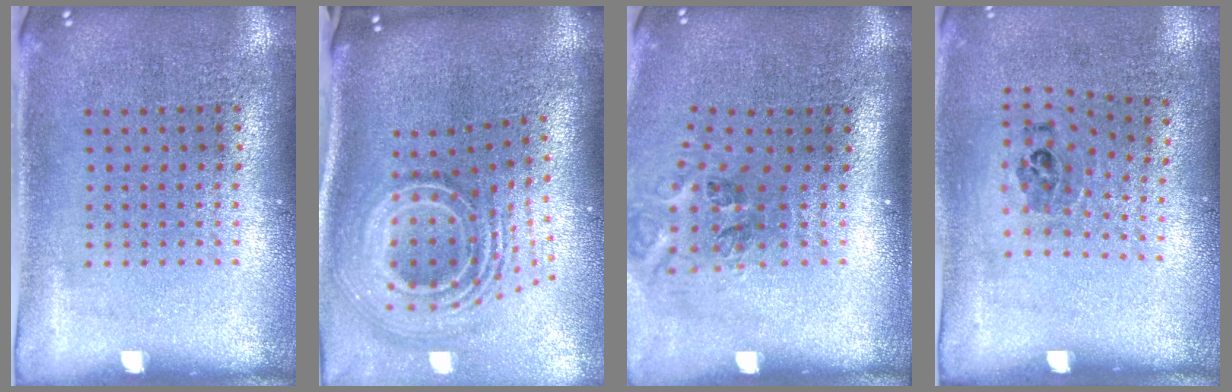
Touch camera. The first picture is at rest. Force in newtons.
{"total": 3.2, "press": 2.0, "slide": 2.5}
{"total": 1.5, "press": 1.0, "slide": 1.0}
{"total": 1.1, "press": 0.7, "slide": 0.8}